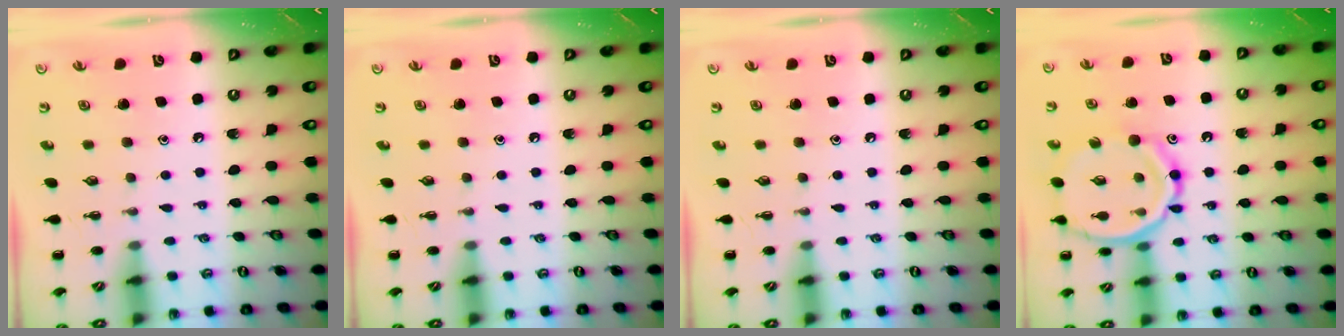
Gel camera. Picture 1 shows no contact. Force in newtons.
{"total": 0.0}
{"total": 0.0}
{"total": 16.3, "press": 16.1, "slide": 2.5}